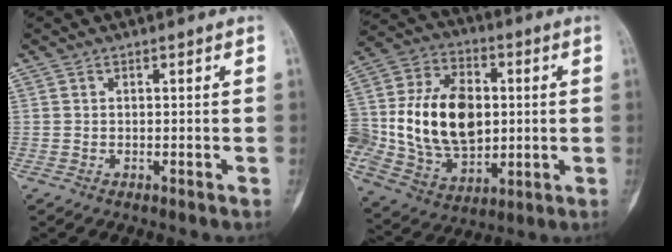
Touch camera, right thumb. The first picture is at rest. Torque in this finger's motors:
{"motor_torque": [0.44, 0.36, 0.83, -0.57, 0.33]}